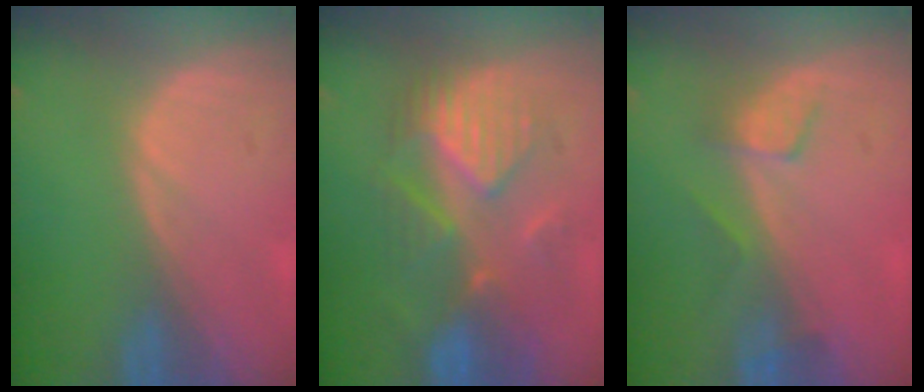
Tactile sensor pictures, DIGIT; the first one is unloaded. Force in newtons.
{"total": 8.6, "press": 8.6, "slide": 0.3}
{"total": 3.6, "press": 3.3, "slide": 1.4}